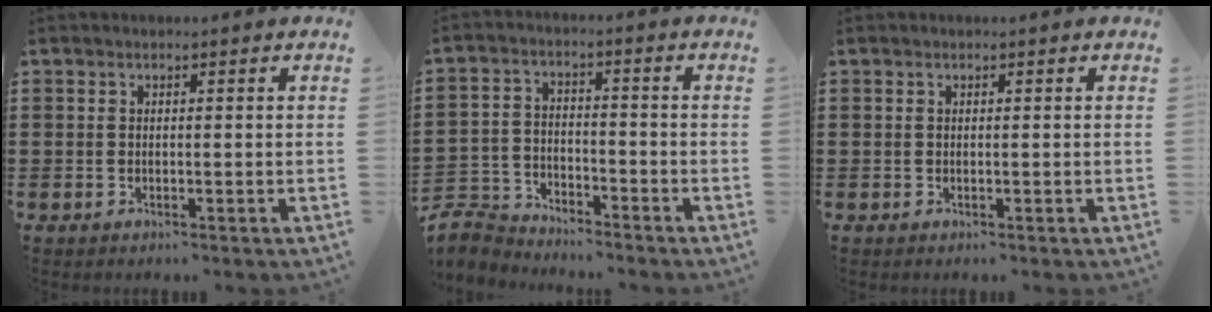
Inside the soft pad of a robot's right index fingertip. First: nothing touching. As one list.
[{"total": 5.4, "force": [-5.3, 1.2, 0.3], "torque": [-0.028, 0.002, -0.111]}, {"total": 0.0}]